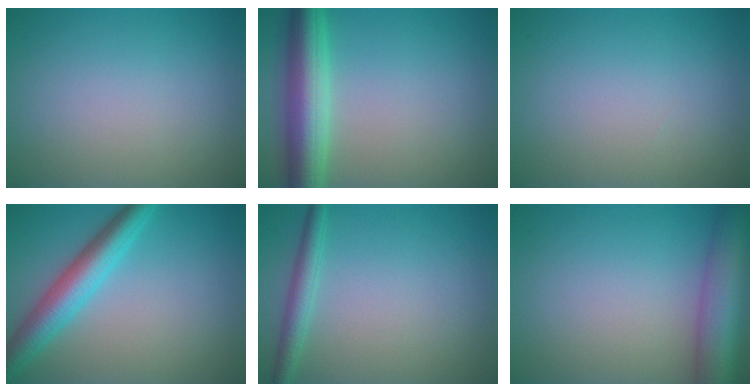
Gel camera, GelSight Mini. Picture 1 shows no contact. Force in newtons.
{"total": 6.6, "press": 6.6, "slide": 0.4}
{"total": 0.0}
{"total": 5.1, "press": 5.1, "slide": 0.2}
{"total": 2.2, "press": 2.2, "slide": 0.1}
{"total": 8.5, "press": 8.5, "slide": 0.5}